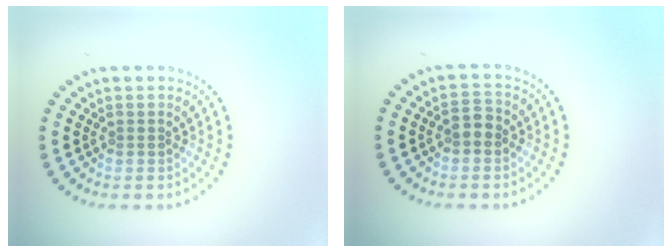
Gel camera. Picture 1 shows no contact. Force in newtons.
{"total": 1.9, "press": 1.8, "slide": 0.3}